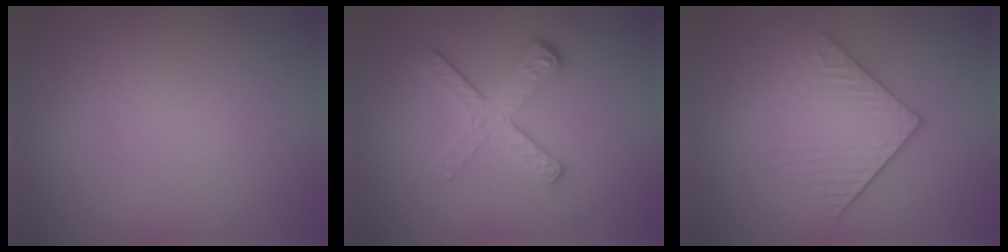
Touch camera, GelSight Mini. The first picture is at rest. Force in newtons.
{"total": 4.1, "press": 2.7, "slide": 3.1}
{"total": 4.3, "press": 3.4, "slide": 2.6}